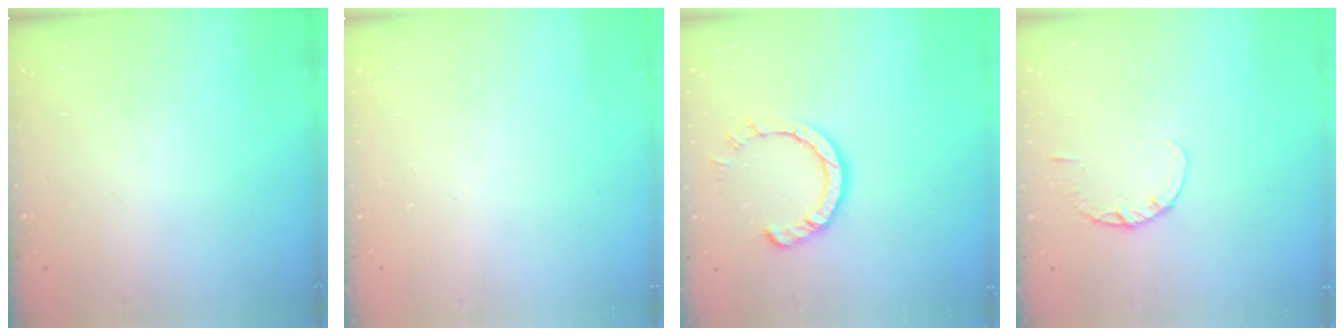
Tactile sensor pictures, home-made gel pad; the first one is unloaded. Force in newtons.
{"total": 0.0}
{"total": 7.5, "press": 7.4, "slide": 0.9}
{"total": 2.9, "press": 2.8, "slide": 0.4}